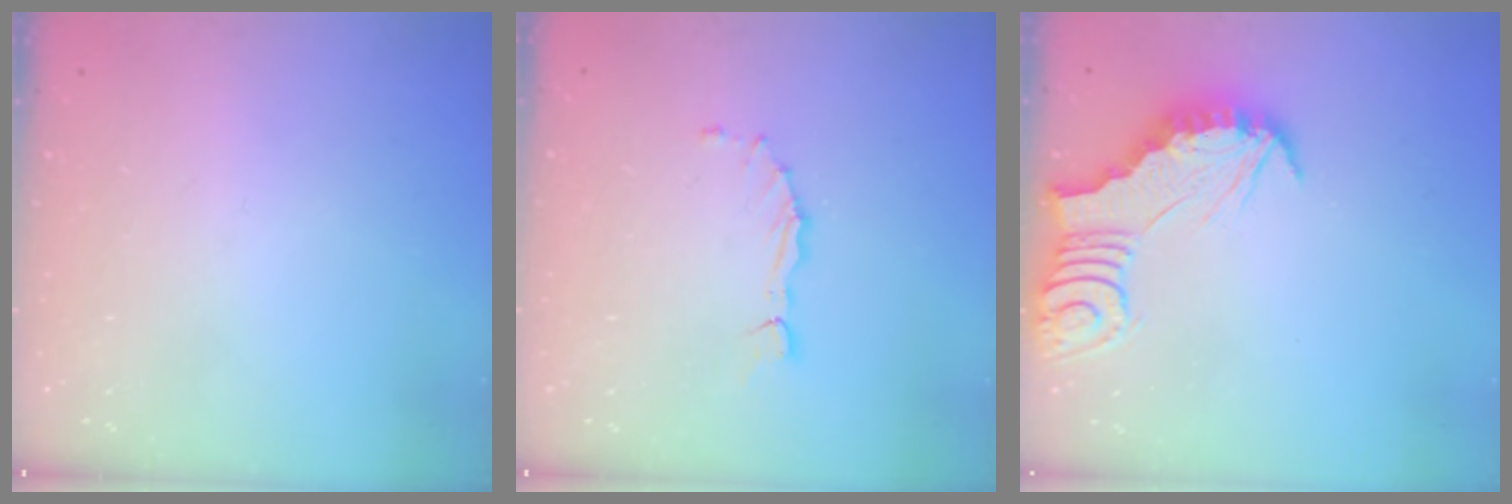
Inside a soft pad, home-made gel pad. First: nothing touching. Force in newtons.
{"total": 1.6, "press": 1.6, "slide": 0.3}
{"total": 2.8, "press": 2.7, "slide": 0.3}